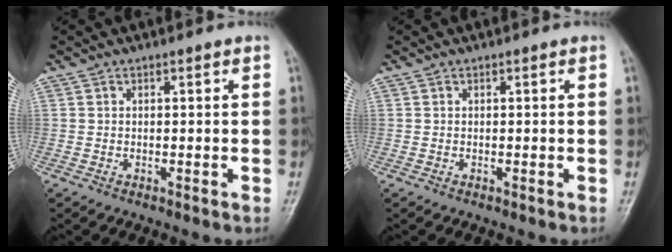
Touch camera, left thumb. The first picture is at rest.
{"total": 0.0}